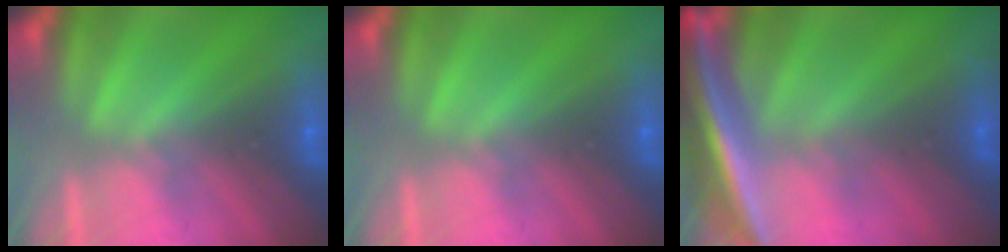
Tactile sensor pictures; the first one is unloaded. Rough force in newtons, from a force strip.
{"total": 0.0}
{"total": 5.7}